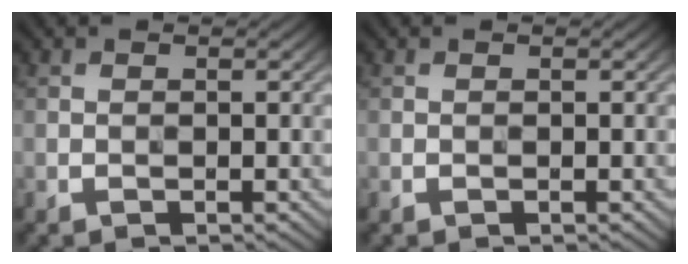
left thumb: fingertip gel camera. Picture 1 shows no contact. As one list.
[{"total": 0.0}]